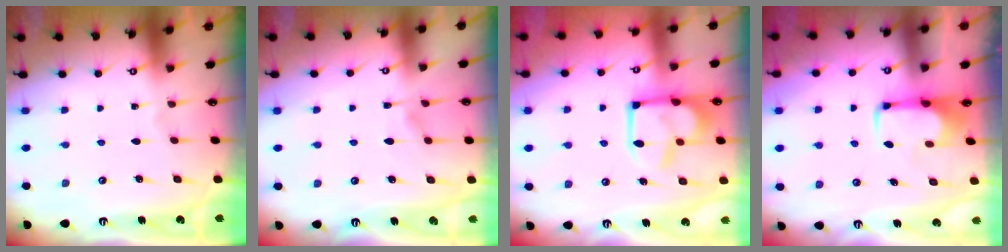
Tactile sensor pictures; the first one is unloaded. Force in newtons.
{"total": 5.5, "press": 5.5, "slide": 0.6}
{"total": 5.8, "press": 5.8, "slide": 1.0}
{"total": 2.0, "press": 1.9, "slide": 0.4}